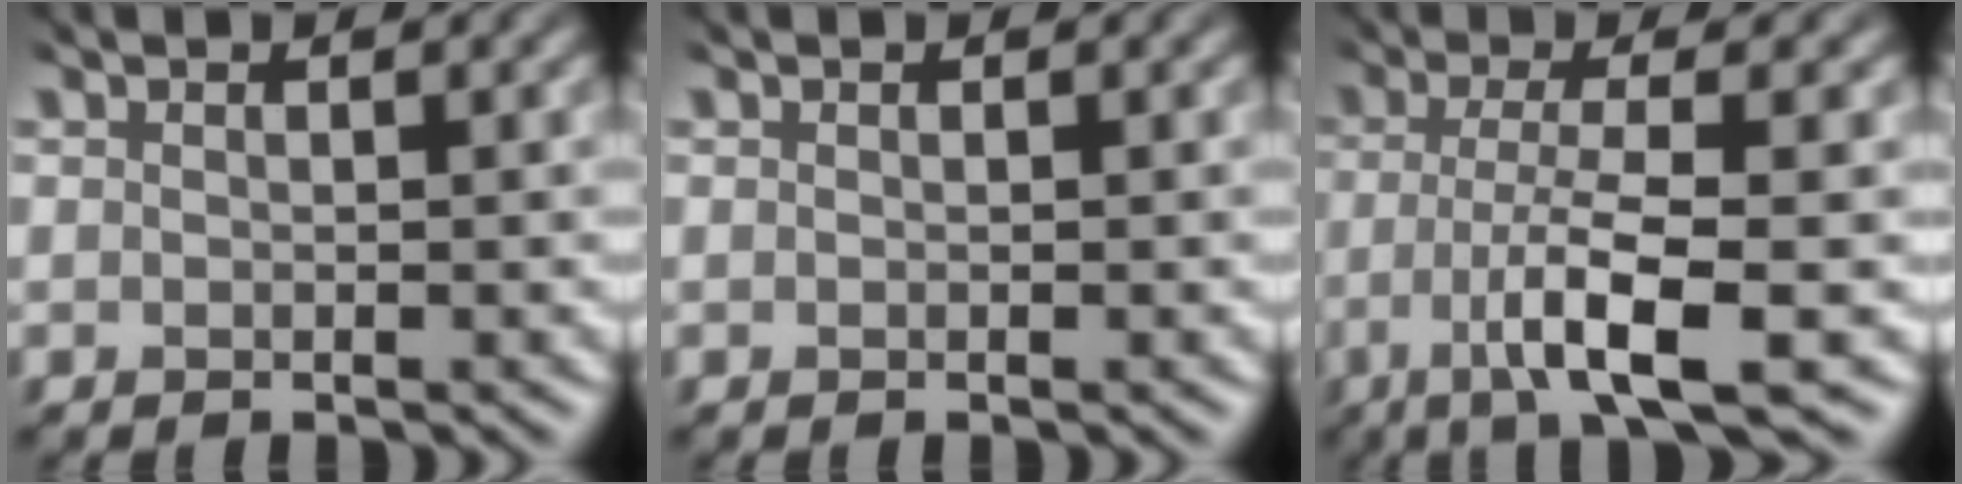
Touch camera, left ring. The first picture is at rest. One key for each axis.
{"total": 0.0}
{"total": 6.7, "fx": -2.6, "fy": 1.1, "fz": 6.0, "tx": -0.102, "ty": -0.013, "tz": -0.040}